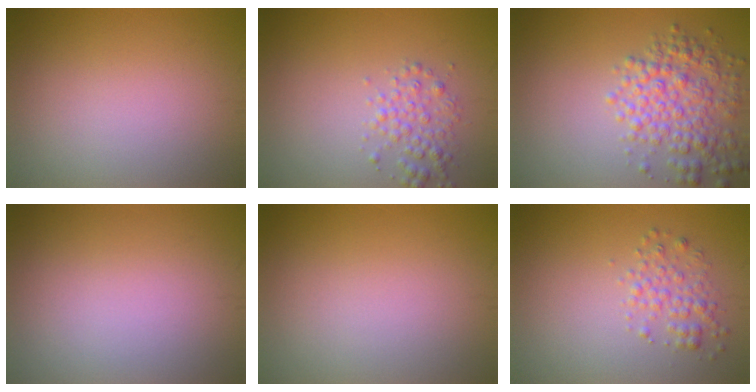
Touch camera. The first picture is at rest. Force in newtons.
{"total": 2.2, "press": 2.2, "slide": 0.0}
{"total": 4.7, "press": 4.7, "slide": 0.2}
{"total": 0.0}
{"total": 0.0}
{"total": 2.0, "press": 2.0, "slide": 0.1}